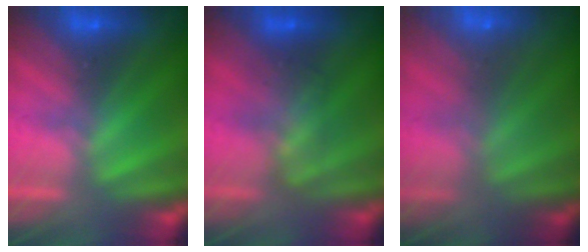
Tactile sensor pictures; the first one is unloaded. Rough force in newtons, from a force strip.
{"total": 2.3}
{"total": 8.9}